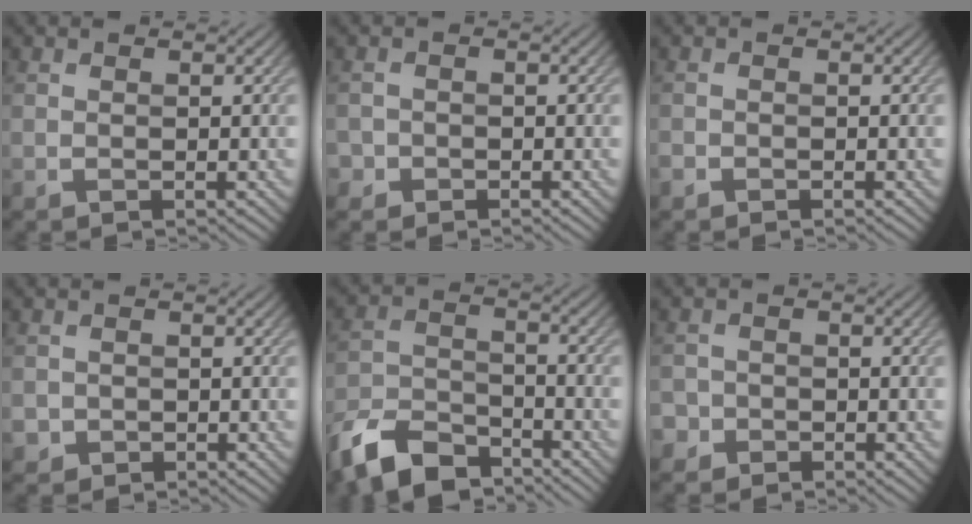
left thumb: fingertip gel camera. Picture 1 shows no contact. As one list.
[{"total": 1.7, "force": [-0.8, 1.5, 0.1], "torque": [0.004, -0.002, -0.019]}, {"total": 0.9, "force": [-0.7, 0.5, 0.1], "torque": [-0.004, -0.002, -0.017]}, {"total": 1.5, "force": [-0.6, 1.4, 0.1], "torque": [0.001, -0.008, -0.015]}, {"total": 9.9, "force": [-7.9, 4.1, 4.5], "torque": [-0.095, -0.011, -0.162]}, {"total": 2.4, "force": [-1.2, 2.1, 0.1], "torque": [0.002, 0.002, -0.032]}]